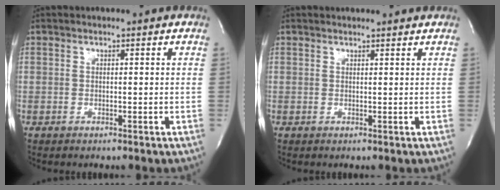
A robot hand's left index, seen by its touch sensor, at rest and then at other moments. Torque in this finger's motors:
{"motor_torque": [0.41, -0.50, 0.03, 0.01]}